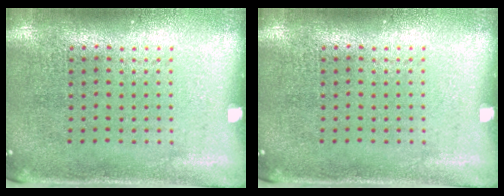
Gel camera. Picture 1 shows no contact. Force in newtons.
{"total": 0.0}